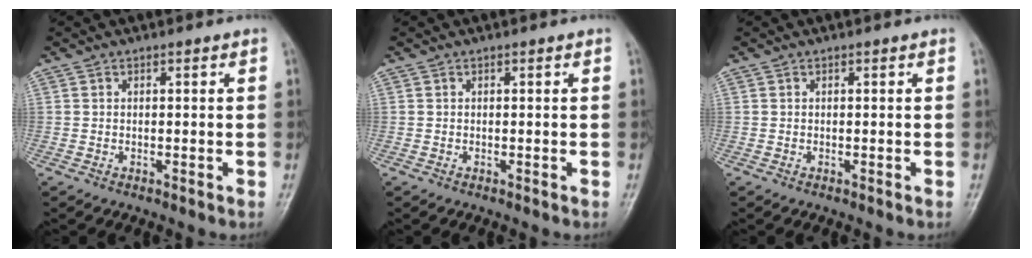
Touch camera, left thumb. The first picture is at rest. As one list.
[{"total": 0.0}, {"total": 0.0}]